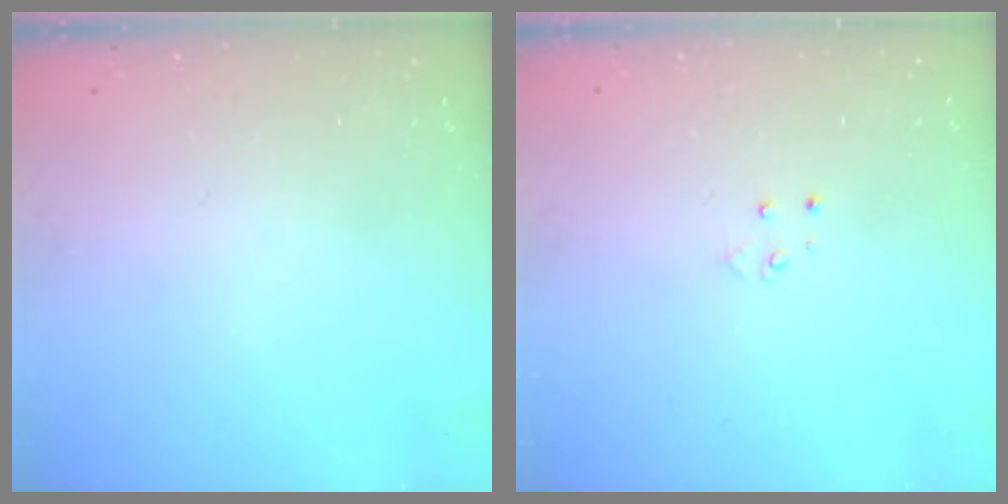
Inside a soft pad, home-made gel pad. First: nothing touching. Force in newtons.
{"total": 3.3, "press": 3.2, "slide": 0.4}